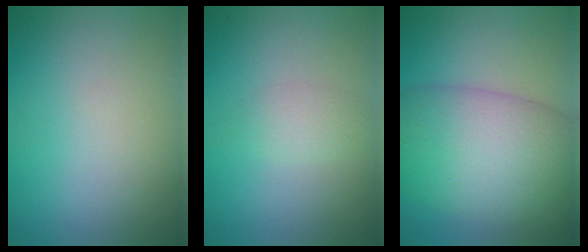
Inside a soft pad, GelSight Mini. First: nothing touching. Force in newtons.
{"total": 1.4, "press": 1.4, "slide": 0.0}
{"total": 10.3, "press": 10.3, "slide": 0.3}